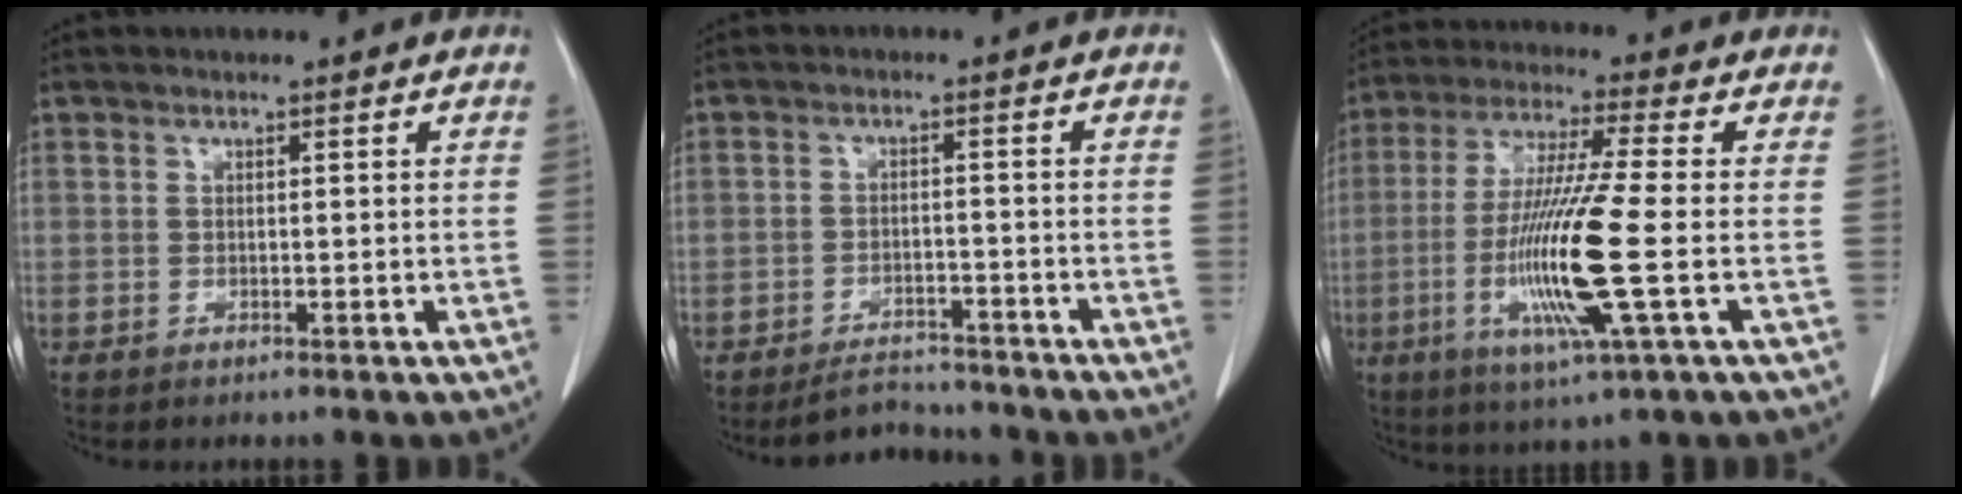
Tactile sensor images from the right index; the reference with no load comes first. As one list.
[{"total": 4.9, "force": [-4.7, 1.3, 0.2], "torque": [-0.003, -0.001, -0.075]}, {"total": 14.3, "force": [-3.0, -0.5, 14.0], "torque": [-0.285, -0.019, -0.062]}]